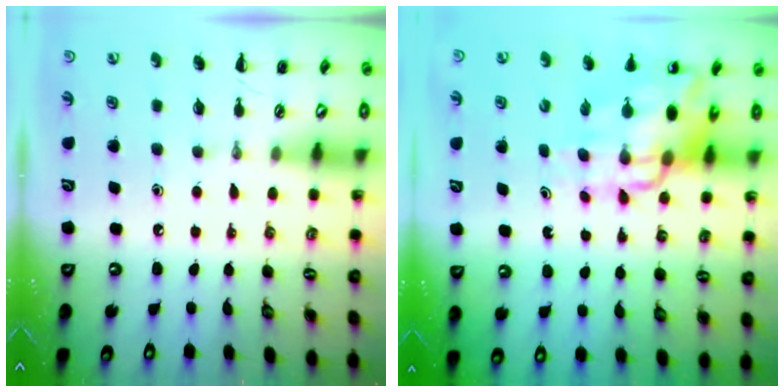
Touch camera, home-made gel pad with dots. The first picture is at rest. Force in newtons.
{"total": 13.2, "press": 12.7, "slide": 3.6}